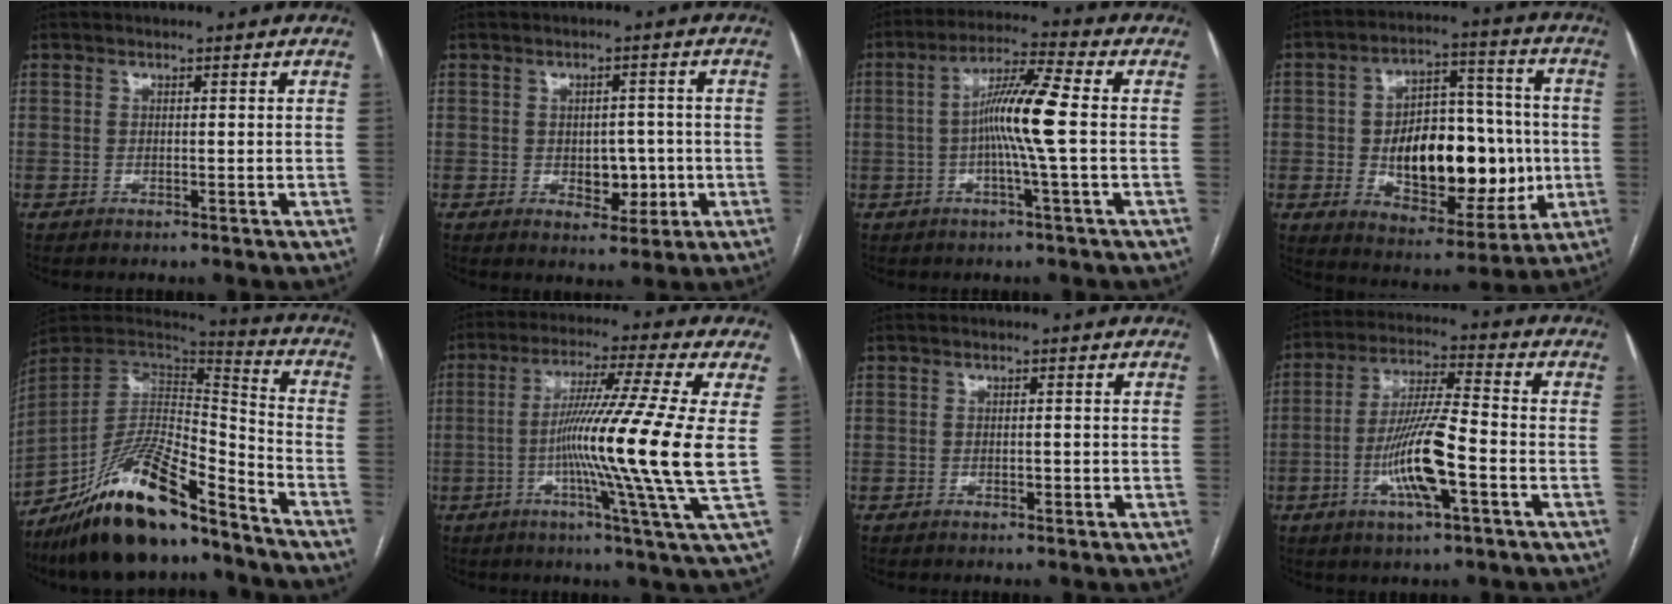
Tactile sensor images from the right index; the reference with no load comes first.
{"total": 5.0, "force": [-0.9, 3.1, 3.8], "torque": [-0.042, 0.005, -0.003]}
{"total": 9.2, "force": [-0.6, -0.6, 9.1], "torque": [-0.170, 0.009, -0.019]}
{"total": 19.7, "force": [-1.9, 9.9, 17.0], "torque": [-0.270, 0.021, -0.013]}
{"total": 20.4, "force": [-15.5, 4.4, 12.5], "torque": [-0.237, -0.001, -0.276]}
{"total": 16.2, "force": [-1.0, -3.0, 15.9], "torque": [-0.273, -0.020, -0.030]}
{"total": 0.8, "force": [-0.3, 0.3, 0.7], "torque": [-0.013, 0.000, -0.002]}
{"total": 11.7, "force": [-3.8, 1.4, 11.0], "torque": [-0.214, -0.002, -0.069]}